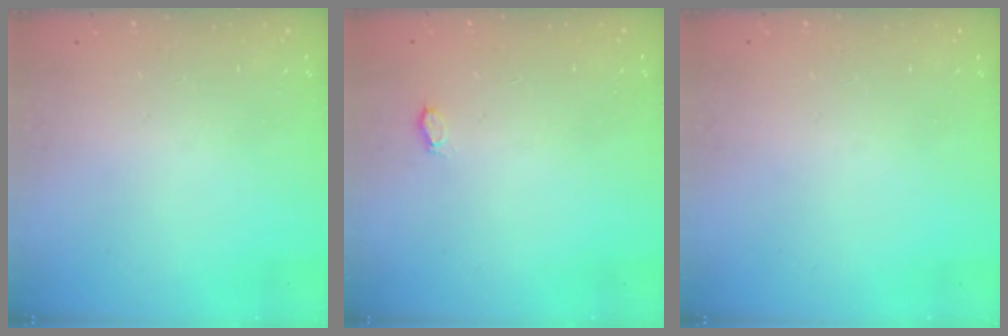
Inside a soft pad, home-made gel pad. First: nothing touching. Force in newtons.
{"total": 3.6, "press": 3.4, "slide": 1.3}
{"total": 0.0}